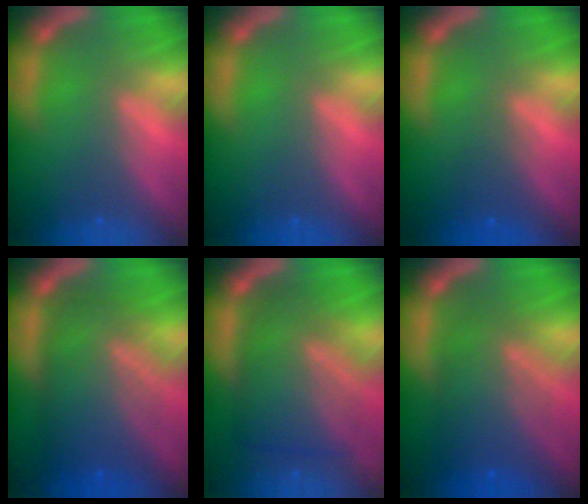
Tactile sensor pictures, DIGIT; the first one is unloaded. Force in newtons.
{"total": 0.0}
{"total": 1.9}
{"total": 9.6}
{"total": 9.1}
{"total": 8.0}